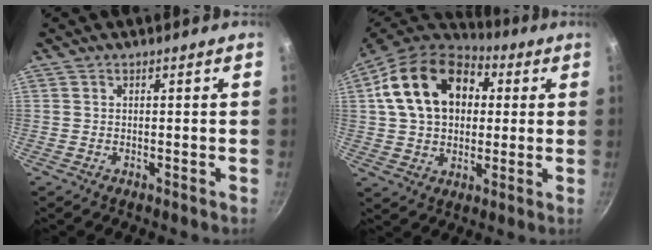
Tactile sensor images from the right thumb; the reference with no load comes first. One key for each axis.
{"total": 19.8, "fx": 4.9, "fy": 14.3, "fz": 12.8, "tx": -0.197, "ty": 0.021, "tz": 0.073}